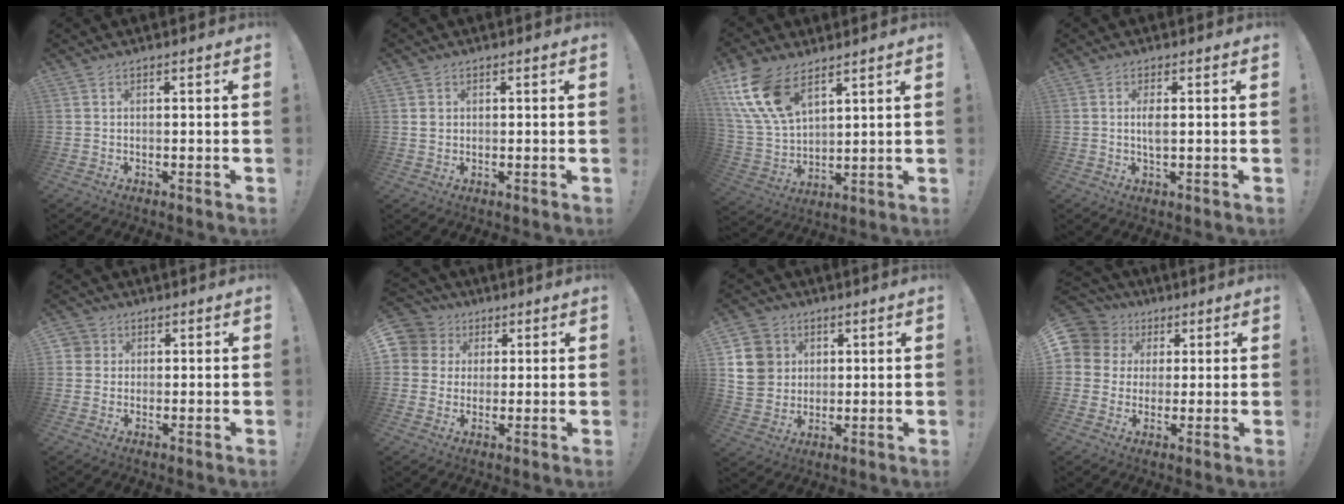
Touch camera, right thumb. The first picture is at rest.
{"total": 1.7, "force": [0.7, 1.5, 0.4], "torque": [0.000, 0.002, 0.011]}
{"total": 15.7, "force": [9.3, 8.5, 9.5], "torque": [-0.210, -0.049, 0.177]}
{"total": 2.9, "force": [0.5, 0.8, 2.8], "torque": [-0.056, -0.004, 0.004]}
{"total": 3.4, "force": [0.8, 3.2, 0.6], "torque": [-0.007, 0.002, 0.013]}
{"total": 7.7, "force": [2.1, 7.2, 2.0], "torque": [-0.038, -0.007, 0.044]}
{"total": 13.3, "force": [3.8, 11.7, 5.0], "torque": [-0.086, -0.013, 0.080]}
{"total": 8.8, "force": [2.5, 8.0, 2.7], "torque": [-0.050, -0.014, 0.050]}